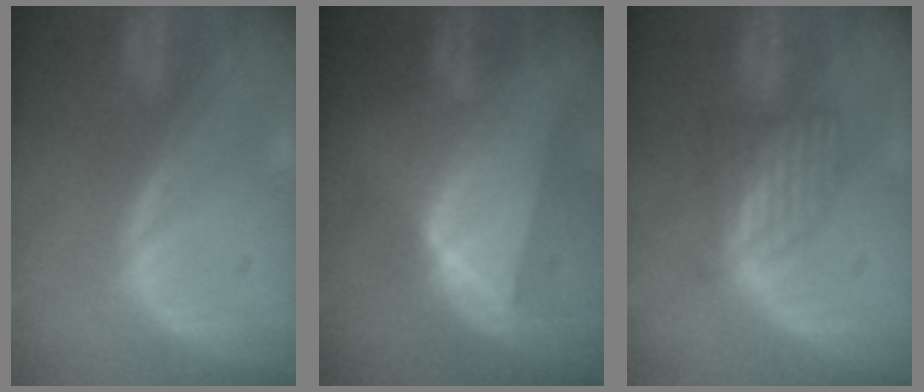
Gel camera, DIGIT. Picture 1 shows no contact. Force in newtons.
{"total": 8.4, "press": 7.6, "slide": 3.7}
{"total": 6.2, "press": 5.5, "slide": 2.9}